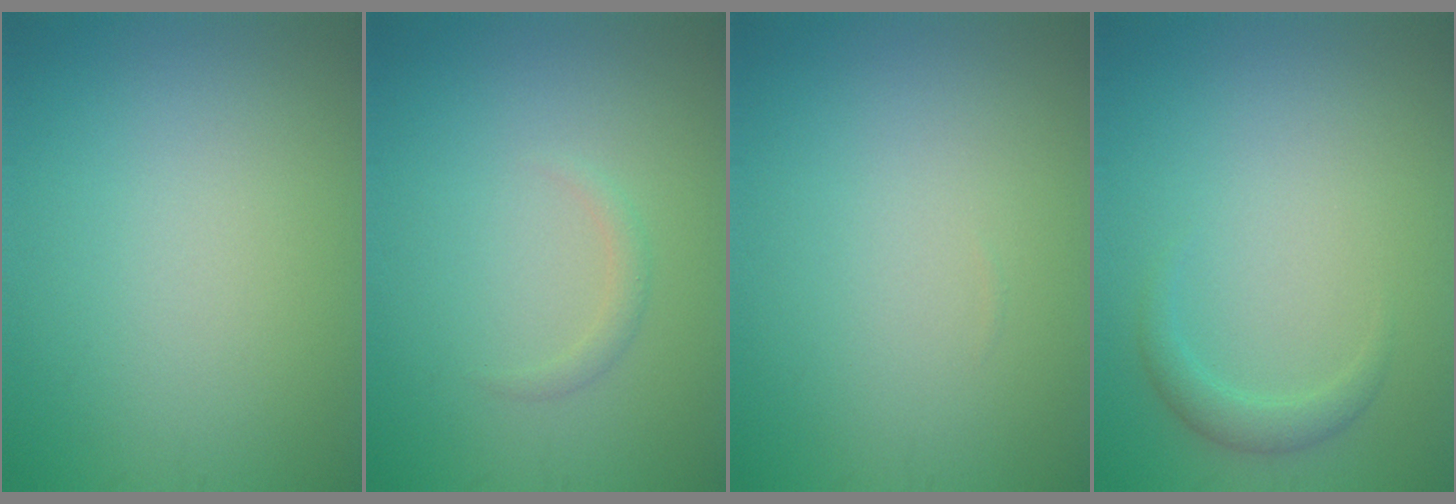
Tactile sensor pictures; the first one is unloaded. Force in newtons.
{"total": 1.0, "press": 1.0, "slide": 0.0}
{"total": 0.0}
{"total": 1.6, "press": 1.6, "slide": 0.1}